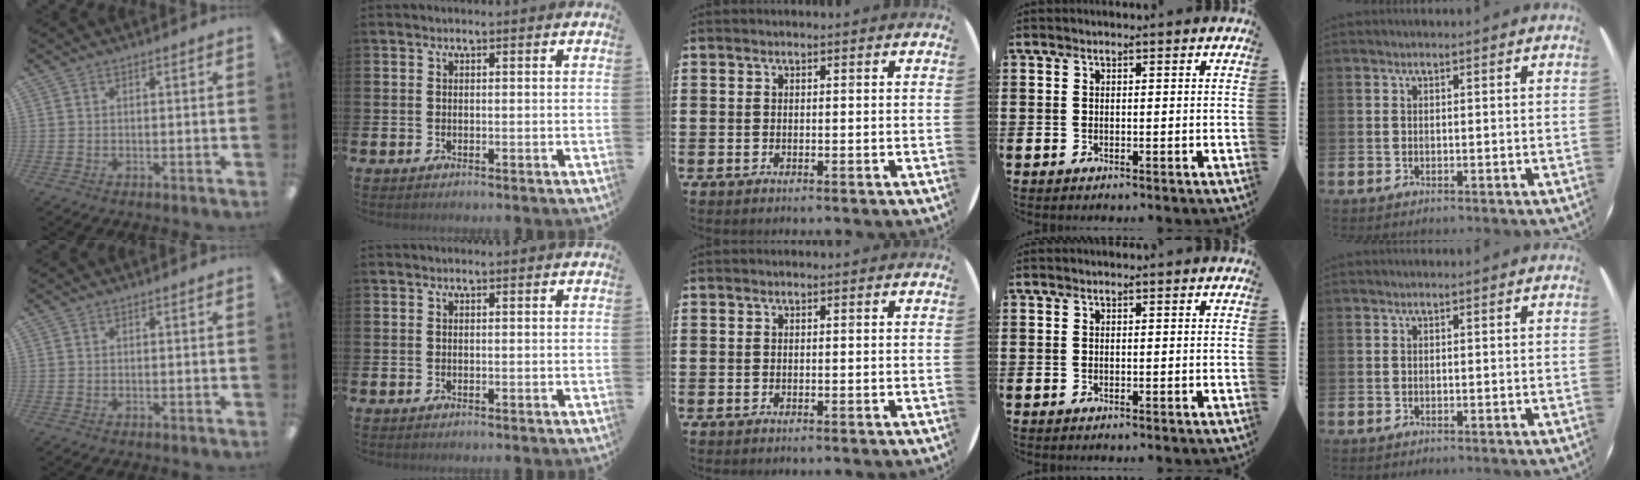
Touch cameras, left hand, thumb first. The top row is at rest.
{}